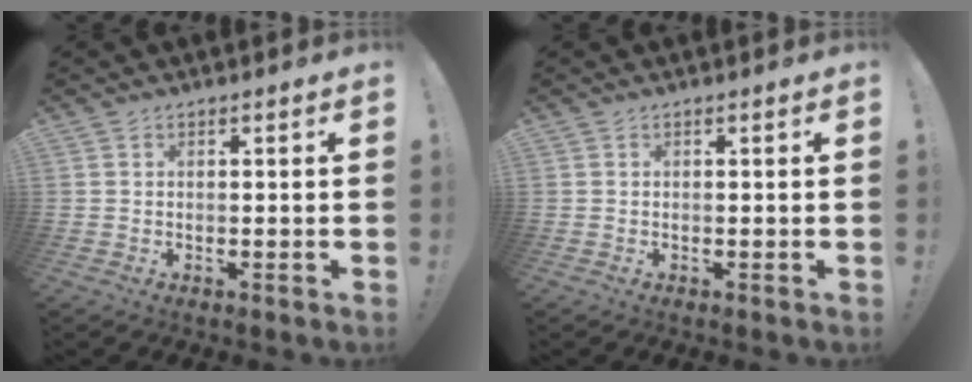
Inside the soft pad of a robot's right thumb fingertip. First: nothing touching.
{"total": 0.0}